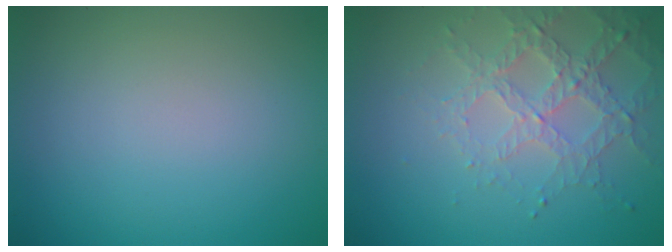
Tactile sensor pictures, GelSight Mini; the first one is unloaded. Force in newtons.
{"total": 3.1, "press": 3.1, "slide": 0.6}